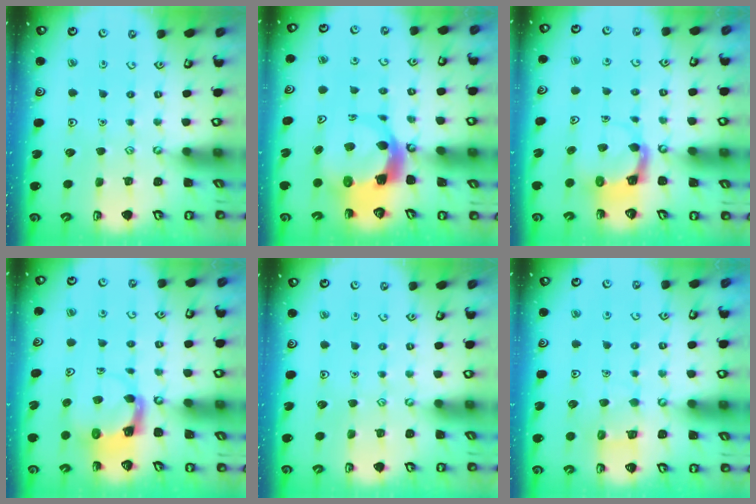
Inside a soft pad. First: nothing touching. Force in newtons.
{"total": 6.8, "press": 6.7, "slide": 1.2}
{"total": 4.4, "press": 4.4, "slide": 0.2}
{"total": 3.7, "press": 3.7, "slide": 0.6}
{"total": 0.0}
{"total": 5.2, "press": 5.2, "slide": 0.5}